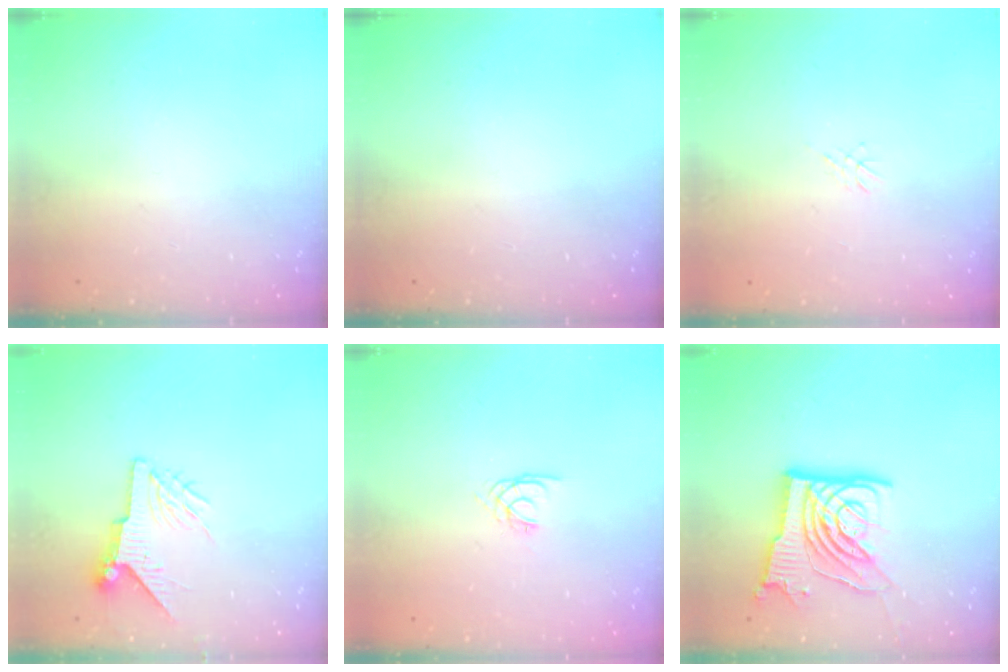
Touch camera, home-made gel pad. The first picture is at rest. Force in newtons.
{"total": 0.0}
{"total": 4.1, "press": 4.1, "slide": 0.5}
{"total": 7.2, "press": 7.2, "slide": 0.9}
{"total": 1.7, "press": 1.7, "slide": 0.1}
{"total": 19.2, "press": 19.1, "slide": 2.3}